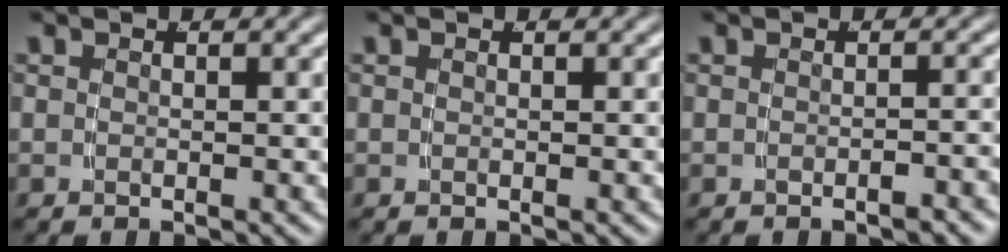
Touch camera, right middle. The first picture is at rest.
{"total": 0.0}
{"total": 1.3, "force": [-1.2, 0.0, 0.4], "torque": [-0.003, 0.007, -0.020]}